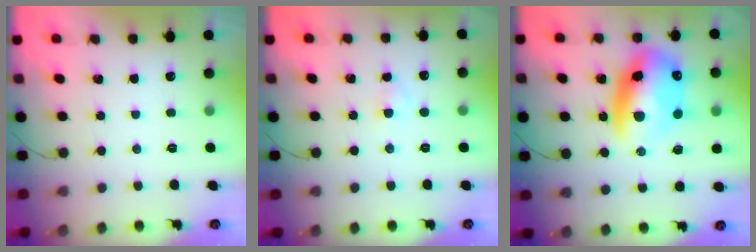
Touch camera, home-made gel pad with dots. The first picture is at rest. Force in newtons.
{"total": 1.9, "press": 1.7, "slide": 0.8}
{"total": 15.6, "press": 15.2, "slide": 3.4}